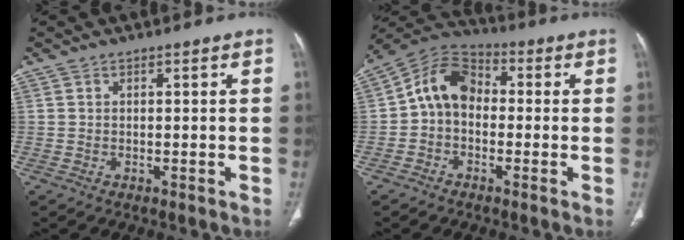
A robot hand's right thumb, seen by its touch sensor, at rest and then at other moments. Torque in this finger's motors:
{"motor_torque": [-0.14, 0.64, 0.44, 0.20, 0.09]}